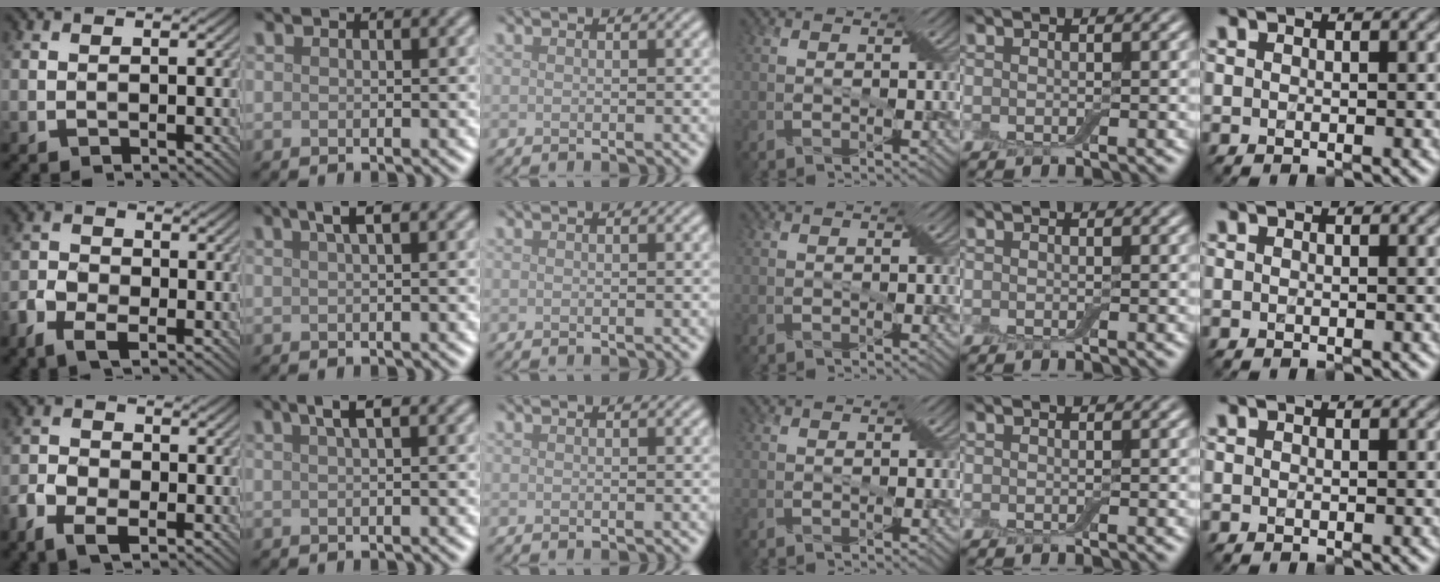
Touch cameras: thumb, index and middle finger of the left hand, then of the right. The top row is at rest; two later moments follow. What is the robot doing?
{"motion": "squeeze", "object": "air blower"}